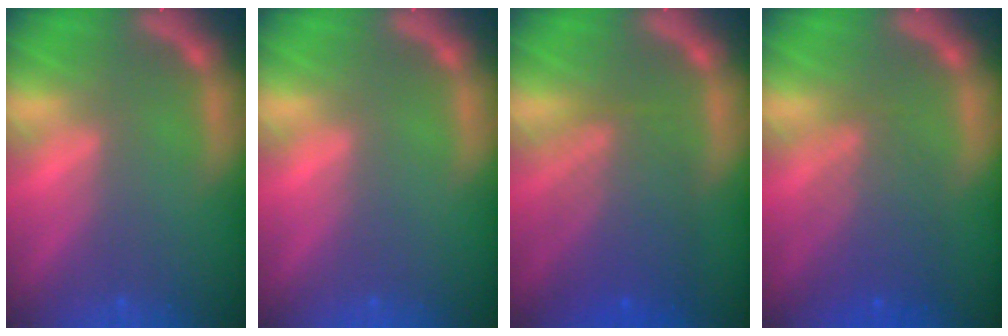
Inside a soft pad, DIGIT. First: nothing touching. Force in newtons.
{"total": 0.0}
{"total": 6.5}
{"total": 5.1}